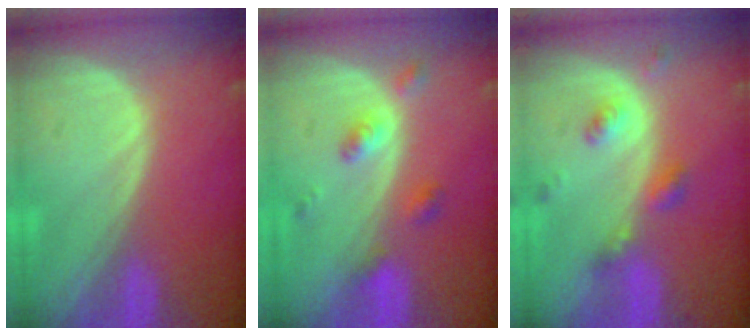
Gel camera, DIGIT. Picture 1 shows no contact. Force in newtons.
{"total": 4.4, "press": 4.0, "slide": 1.7}
{"total": 5.0, "press": 4.4, "slide": 2.3}